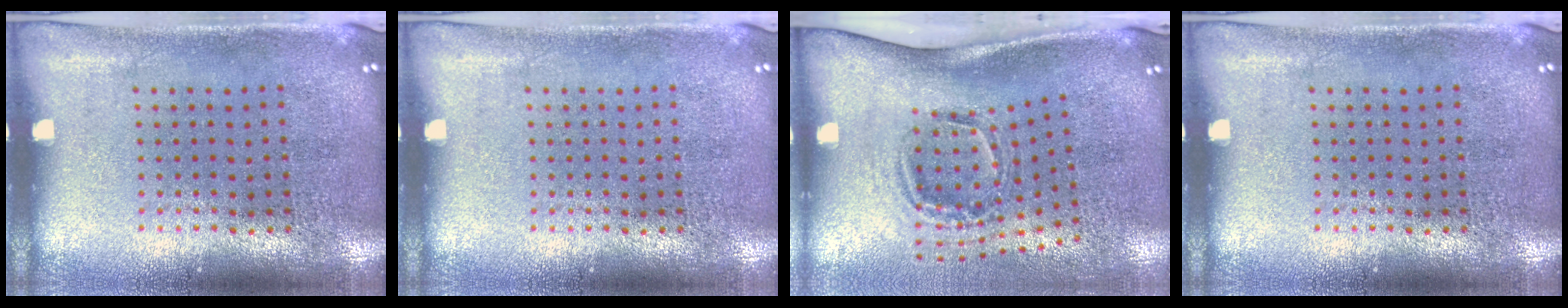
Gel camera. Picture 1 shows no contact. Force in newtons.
{"total": 0.0}
{"total": 2.0, "press": 1.2, "slide": 1.6}
{"total": 0.0}